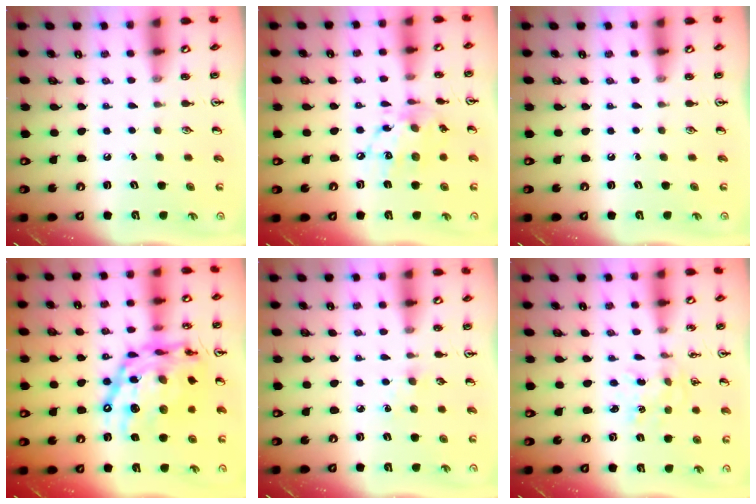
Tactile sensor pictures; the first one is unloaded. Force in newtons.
{"total": 13.2, "press": 13.2, "slide": 0.9}
{"total": 0.0}
{"total": 23.2, "press": 23.1, "slide": 2.0}
{"total": 3.0, "press": 2.9, "slide": 0.4}
{"total": 1.5, "press": 1.4, "slide": 0.4}